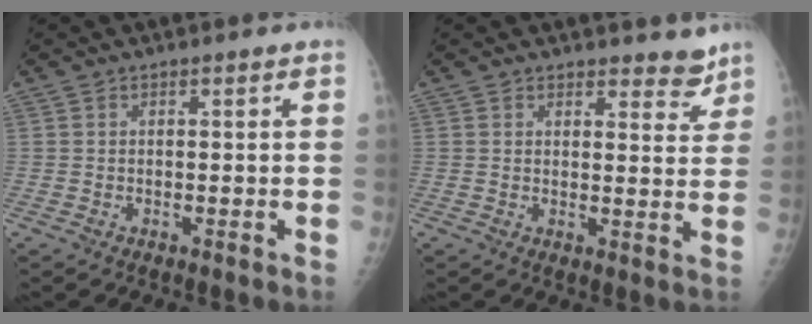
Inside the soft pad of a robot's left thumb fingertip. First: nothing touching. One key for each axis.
{"total": 4.5, "fx": 3.8, "fy": 2.1, "fz": 1.2, "tx": 0.015, "ty": -0.030, "tz": 0.044}